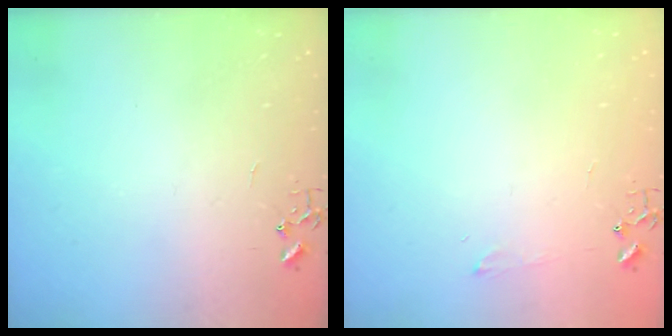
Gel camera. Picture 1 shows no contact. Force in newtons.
{"total": 4.2, "press": 4.2, "slide": 0.6}